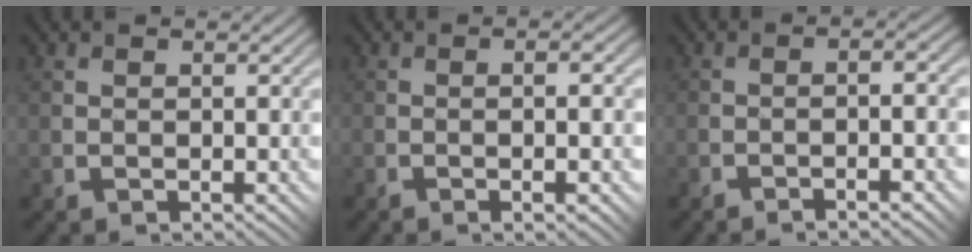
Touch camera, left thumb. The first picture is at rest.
{"total": 5.6, "force": [-1.8, 0.9, 5.3], "torque": [-0.066, 0.001, -0.018]}
{"total": 5.4, "force": [-2.9, 0.6, 4.5], "torque": [-0.057, 0.002, -0.041]}